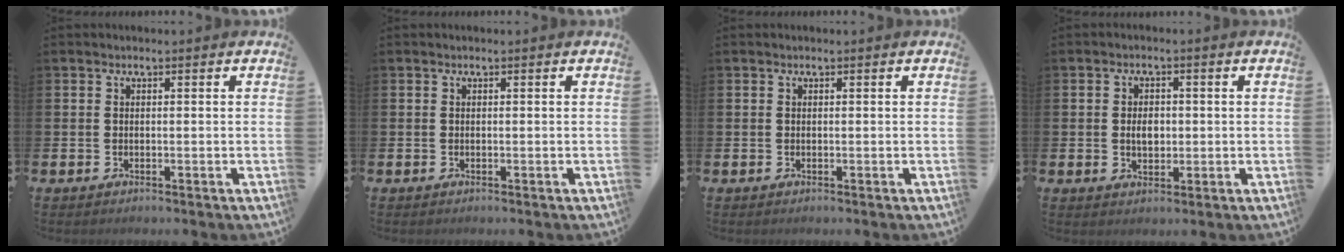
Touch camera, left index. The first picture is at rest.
{"total": 0.0}
{"total": 0.0}
{"total": 2.9, "force": [0.0, 2.0, 2.1], "torque": [-0.026, 0.002, -0.005]}